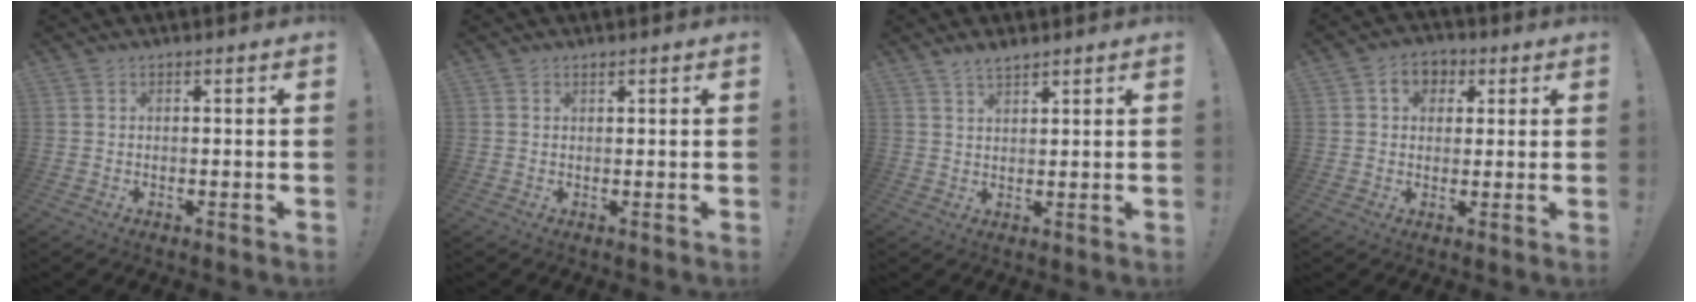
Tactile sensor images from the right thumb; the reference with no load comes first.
{"total": 0.7, "force": [0.6, 0.1, 0.3], "torque": [-0.004, -0.001, 0.011]}
{"total": 3.3, "force": [2.8, 0.8, 1.4], "torque": [-0.019, -0.019, 0.049]}
{"total": 6.4, "force": [2.1, 5.1, 3.4], "torque": [-0.051, 0.003, 0.038]}